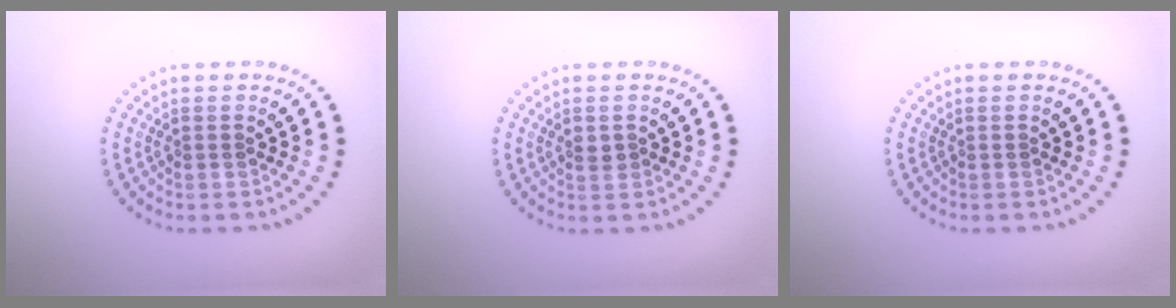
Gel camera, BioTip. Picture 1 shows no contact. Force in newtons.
{"total": 1.0, "press": 1.0, "slide": 0.1}
{"total": 0.0}